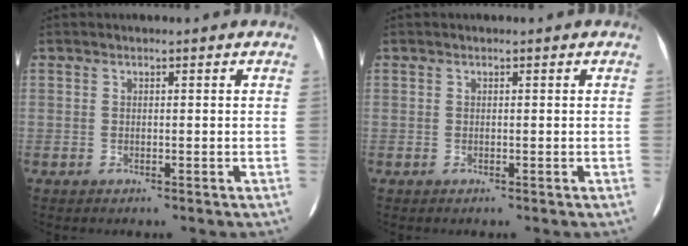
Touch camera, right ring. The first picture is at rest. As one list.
[{"total": 0.0}]